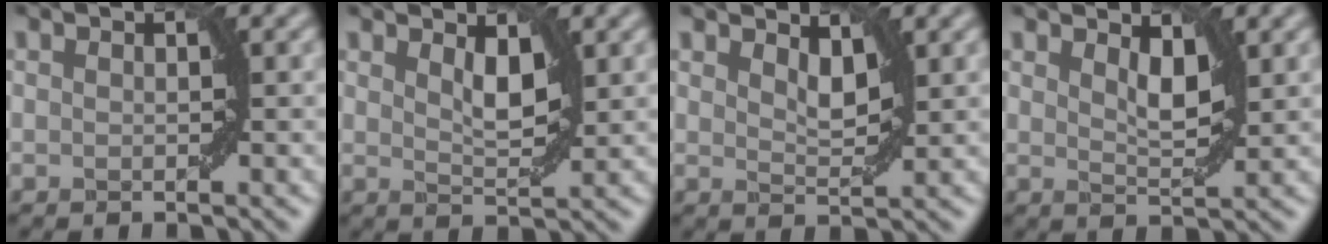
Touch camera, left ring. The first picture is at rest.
{"total": 2.4, "force": [1.1, 0.9, 2.0], "torque": [-0.034, -0.006, 0.023]}
{"total": 2.1, "force": [1.4, 0.9, 1.4], "torque": [-0.026, -0.007, 0.024]}
{"total": 2.4, "force": [1.3, 0.9, 1.9], "torque": [-0.033, -0.006, 0.023]}